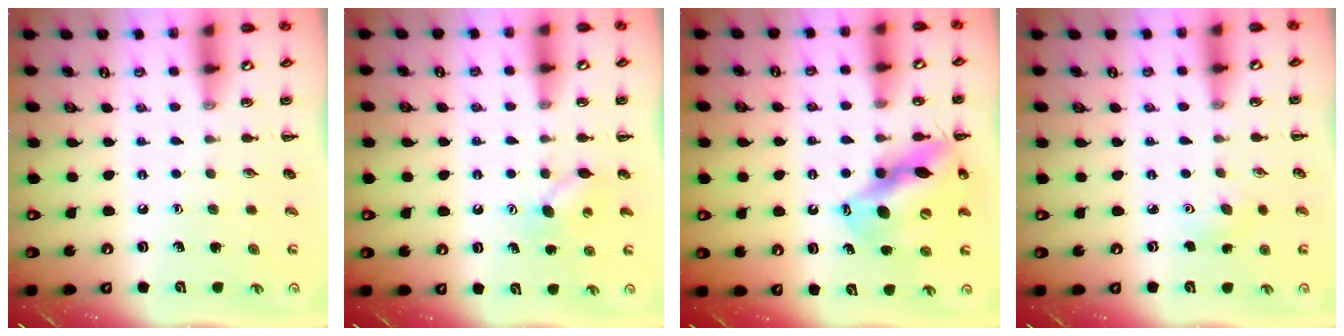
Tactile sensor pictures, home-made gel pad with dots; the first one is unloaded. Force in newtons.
{"total": 4.2, "press": 4.1, "slide": 0.9}
{"total": 14.2, "press": 13.7, "slide": 4.0}
{"total": 4.1, "press": 3.9, "slide": 1.2}